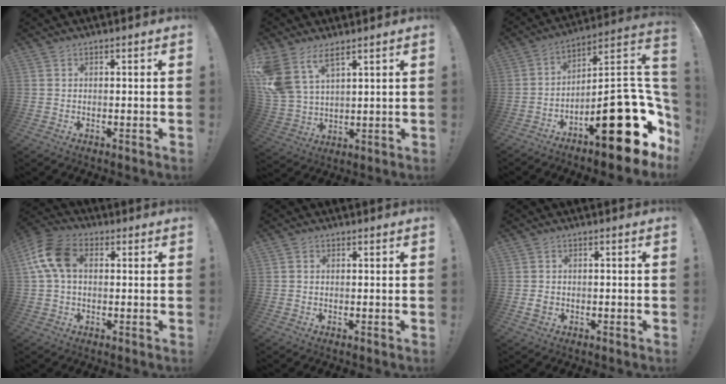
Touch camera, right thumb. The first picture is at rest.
{"total": 10.8, "force": [7.0, 5.4, 6.2], "torque": [-0.143, -0.035, 0.139]}
{"total": 24.9, "force": [-10.0, 8.4, 21.2], "torque": [-0.271, 0.053, -0.149]}
{"total": 12.2, "force": [2.2, 7.9, 9.0], "torque": [-0.172, 0.012, 0.048]}
{"total": 0.9, "force": [-0.1, 0.8, 0.2], "torque": [-0.002, 0.003, -0.002]}
{"total": 2.0, "force": [-0.7, 1.7, 0.9], "torque": [-0.004, 0.004, -0.012]}